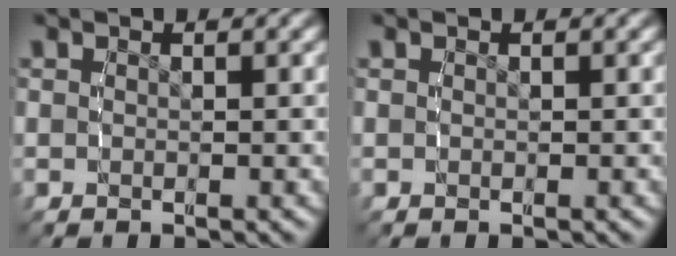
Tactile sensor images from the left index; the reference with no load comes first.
{"total": 0.0}